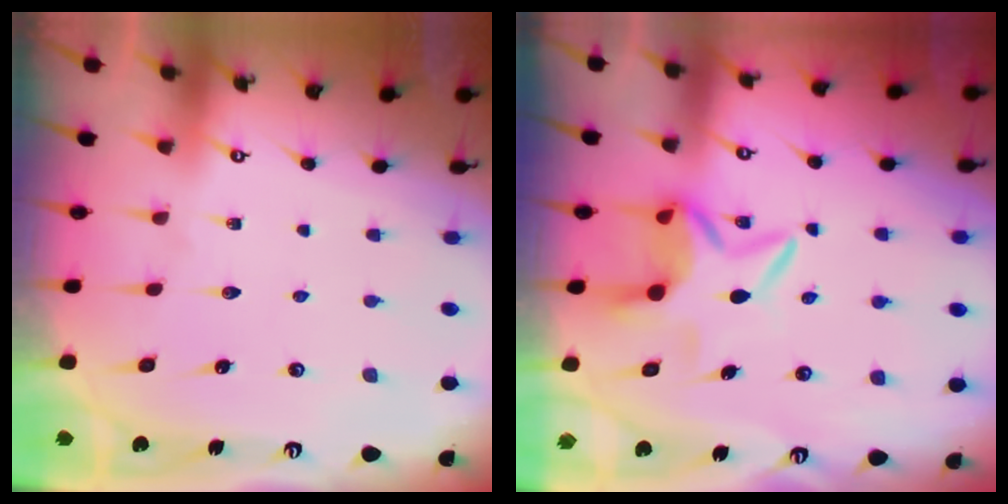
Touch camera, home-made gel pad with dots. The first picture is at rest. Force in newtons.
{"total": 7.1, "press": 7.0, "slide": 0.8}